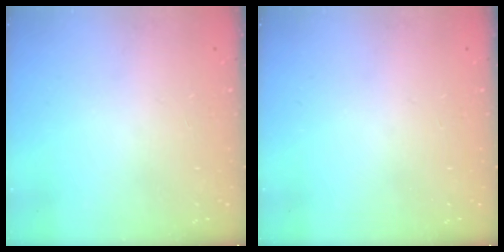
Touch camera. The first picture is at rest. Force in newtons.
{"total": 0.0}